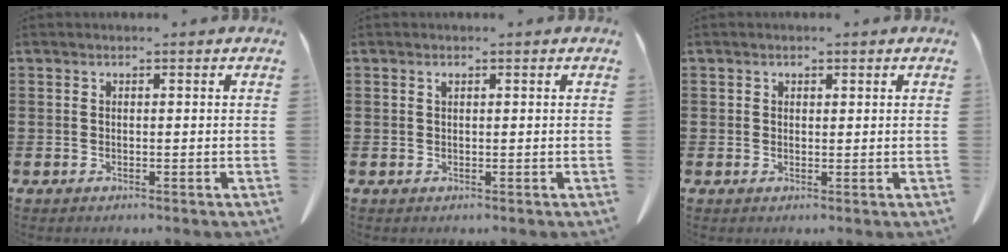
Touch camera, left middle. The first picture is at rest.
{"total": 0.6, "force": [0.4, 0.2, 0.5], "torque": [-0.011, -0.001, 0.008]}
{"total": 0.8, "force": [0.7, 0.5, 0.2], "torque": [-0.007, 0.000, 0.014]}